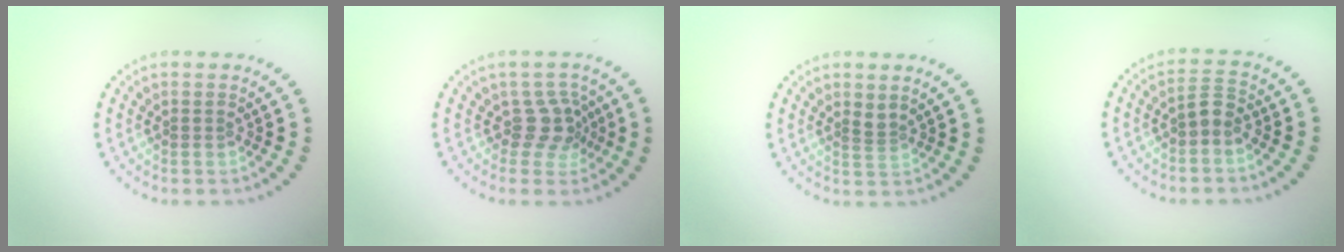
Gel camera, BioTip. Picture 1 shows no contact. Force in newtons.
{"total": 2.7, "press": 2.1, "slide": 1.8}
{"total": 0.8, "press": 0.4, "slide": 0.7}
{"total": 1.7, "press": 1.4, "slide": 0.9}